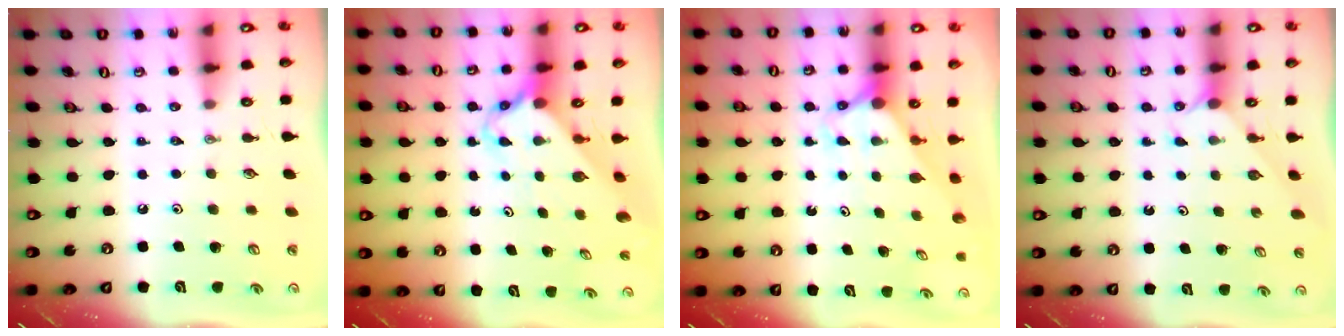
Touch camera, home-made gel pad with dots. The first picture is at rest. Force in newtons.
{"total": 2.6, "press": 2.6, "slide": 0.2}
{"total": 2.9, "press": 2.9, "slide": 0.0}
{"total": 1.6, "press": 1.6, "slide": 0.3}